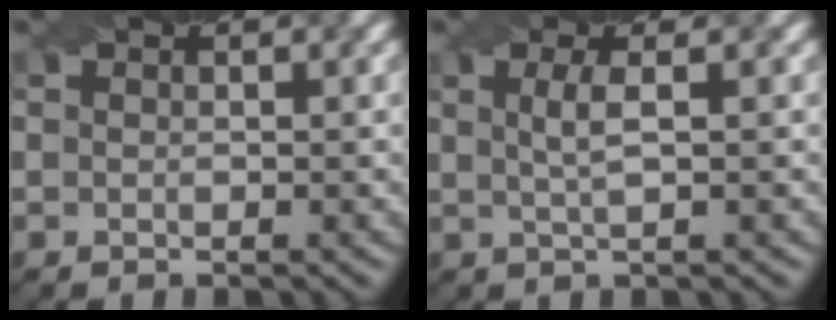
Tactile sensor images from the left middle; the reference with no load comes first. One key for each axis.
{"total": 2.1, "fx": 0.1, "fy": 0.5, "fz": 2.1, "tx": -0.037, "ty": 0.001, "tz": 0.003}